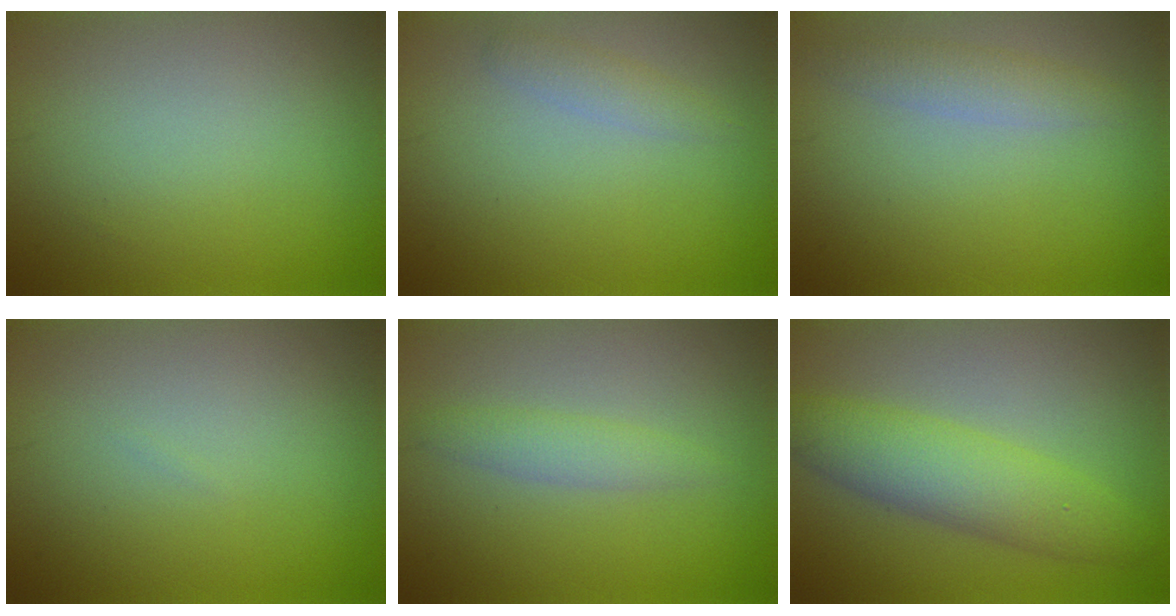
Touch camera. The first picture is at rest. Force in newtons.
{"total": 1.5, "press": 1.5, "slide": 0.0}
{"total": 2.0, "press": 2.0, "slide": 0.1}
{"total": 0.0}
{"total": 2.0, "press": 2.0, "slide": 0.0}
{"total": 5.3, "press": 5.3, "slide": 0.2}